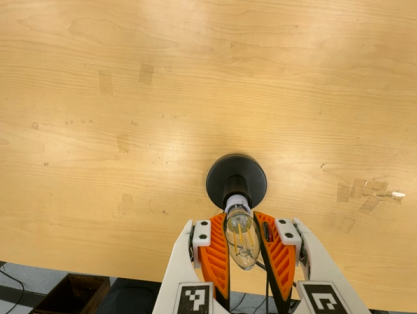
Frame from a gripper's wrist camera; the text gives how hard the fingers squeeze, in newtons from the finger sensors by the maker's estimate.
{"total": 20.4, "left": 19.8, "right": 20.9}